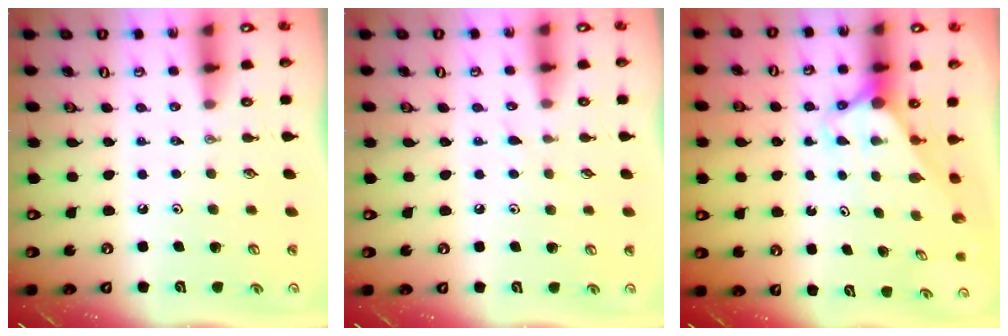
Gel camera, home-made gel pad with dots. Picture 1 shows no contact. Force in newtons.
{"total": 3.9, "press": 3.9, "slide": 0.4}
{"total": 2.7, "press": 2.7, "slide": 0.0}